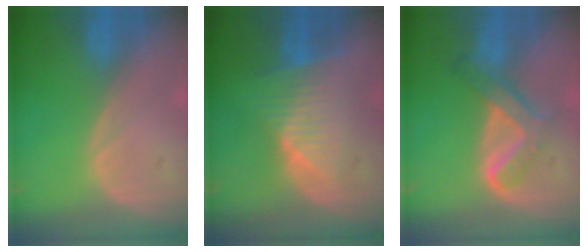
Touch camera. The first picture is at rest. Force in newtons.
{"total": 7.9, "press": 6.9, "slide": 3.9}
{"total": 6.5, "press": 5.5, "slide": 3.3}